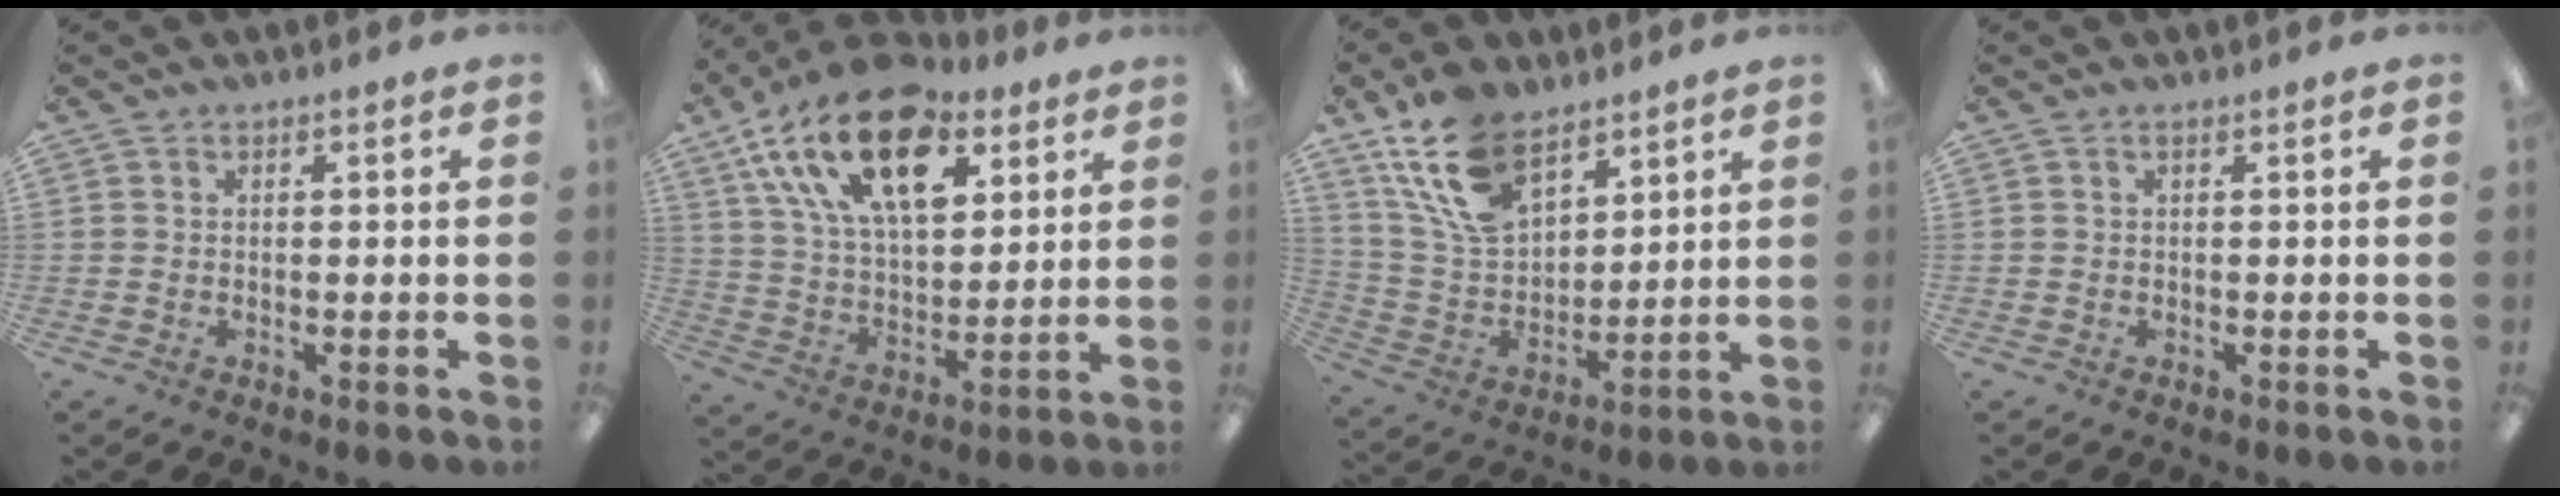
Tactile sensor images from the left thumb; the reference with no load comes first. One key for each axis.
{"total": 22.2, "fx": 11.8, "fy": 12.0, "fz": 14.5, "tx": -0.254, "ty": -0.048, "tz": 0.207}
{"total": 16.9, "fx": 10.5, "fy": 9.5, "fz": 9.2, "tx": -0.190, "ty": -0.035, "tz": 0.198}
{"total": 0.0}